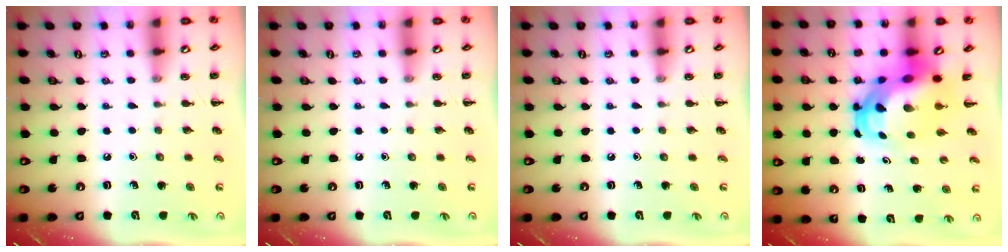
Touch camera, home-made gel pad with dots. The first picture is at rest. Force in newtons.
{"total": 0.0}
{"total": 0.0}
{"total": 9.0, "press": 8.6, "slide": 2.5}